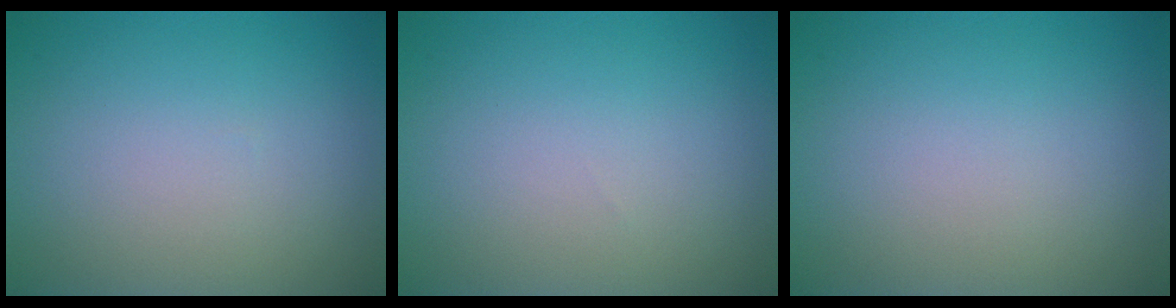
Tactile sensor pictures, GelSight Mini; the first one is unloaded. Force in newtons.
{"total": 0.0}
{"total": 0.0}